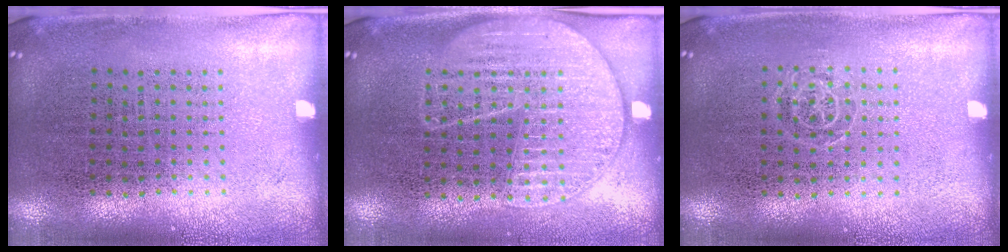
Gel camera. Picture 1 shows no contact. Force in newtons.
{"total": 1.8, "press": 1.6, "slide": 0.8}
{"total": 0.7, "press": 0.5, "slide": 0.5}